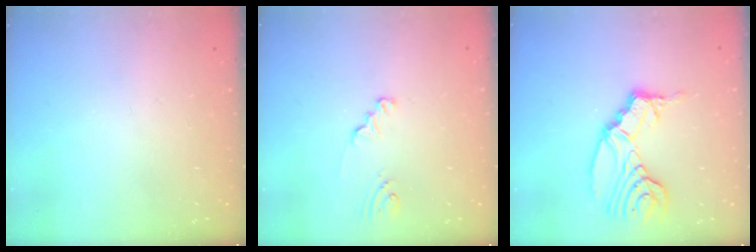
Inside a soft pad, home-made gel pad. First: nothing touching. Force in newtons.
{"total": 1.8, "press": 1.8, "slide": 0.2}
{"total": 11.1, "press": 11.0, "slide": 1.3}